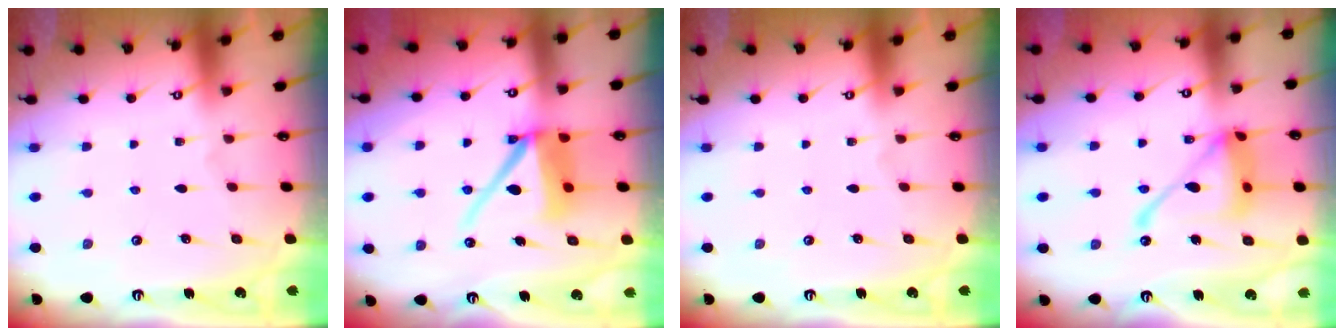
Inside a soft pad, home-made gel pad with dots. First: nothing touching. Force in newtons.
{"total": 11.9, "press": 11.8, "slide": 1.5}
{"total": 0.0}
{"total": 16.8, "press": 16.7, "slide": 1.6}